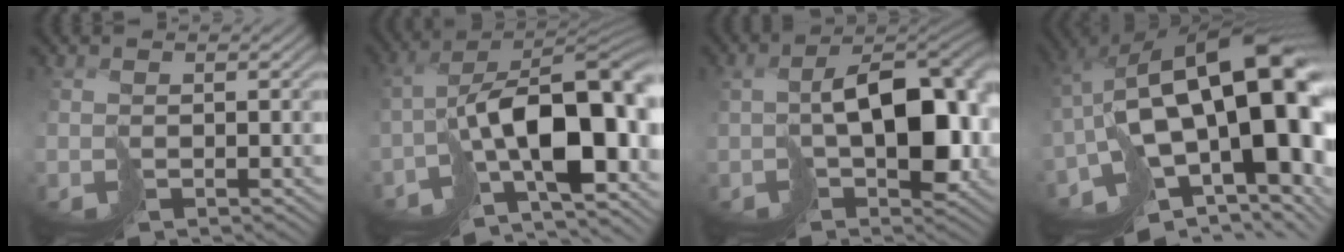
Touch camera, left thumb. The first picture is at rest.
{"total": 15.2, "force": [-5.5, 6.5, 12.6], "torque": [-0.186, -0.009, -0.084]}
{"total": 11.8, "force": [-0.9, 6.6, 9.7], "torque": [-0.149, -0.010, 0.001]}
{"total": 19.5, "force": [-3.2, 10.2, 16.3], "torque": [-0.240, -0.010, -0.030]}